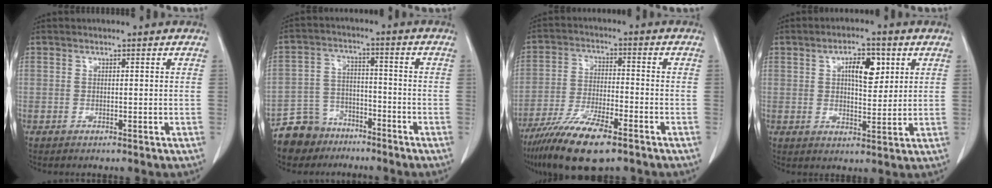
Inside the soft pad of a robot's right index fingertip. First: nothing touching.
{"total": 7.8, "force": [-5.9, 4.9, 0.5], "torque": [-0.016, 0.010, -0.108]}
{"total": 12.0, "force": [-8.2, 2.4, 8.4], "torque": [-0.158, -0.024, -0.147]}
{"total": 6.7, "force": [2.4, 2.8, 5.6], "torque": [-0.089, 0.008, 0.040]}